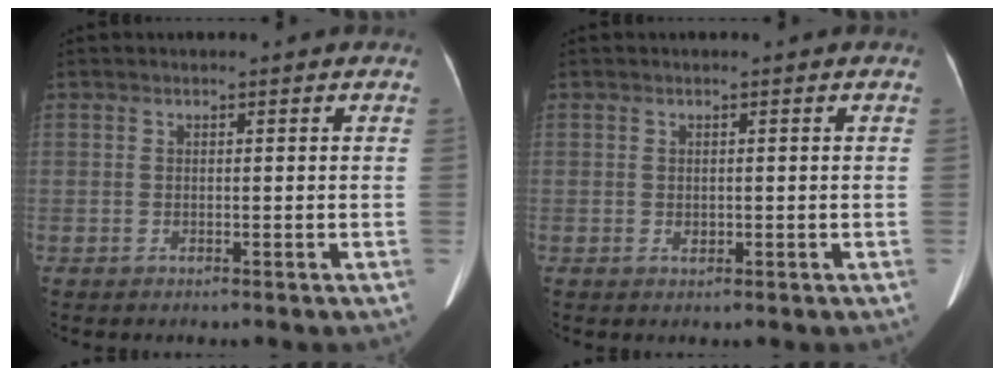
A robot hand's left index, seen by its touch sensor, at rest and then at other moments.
{"total": 0.7, "force": [-0.3, 0.6, 0.4], "torque": [-0.011, -0.003, -0.004]}